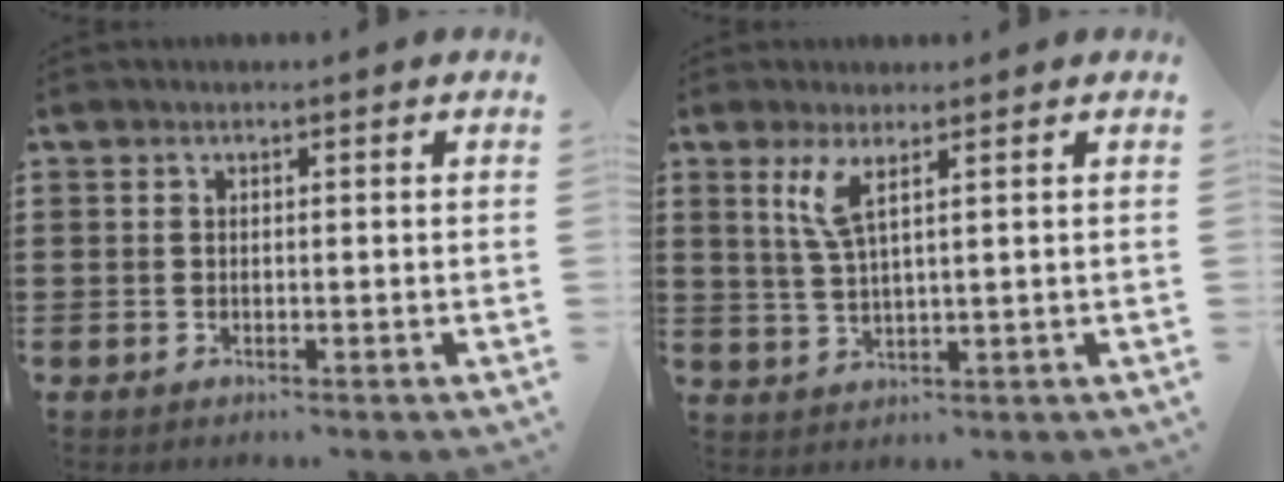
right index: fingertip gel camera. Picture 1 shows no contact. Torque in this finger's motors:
{"motor_torque": [0.88, 0.54, 0.32, 0.13]}